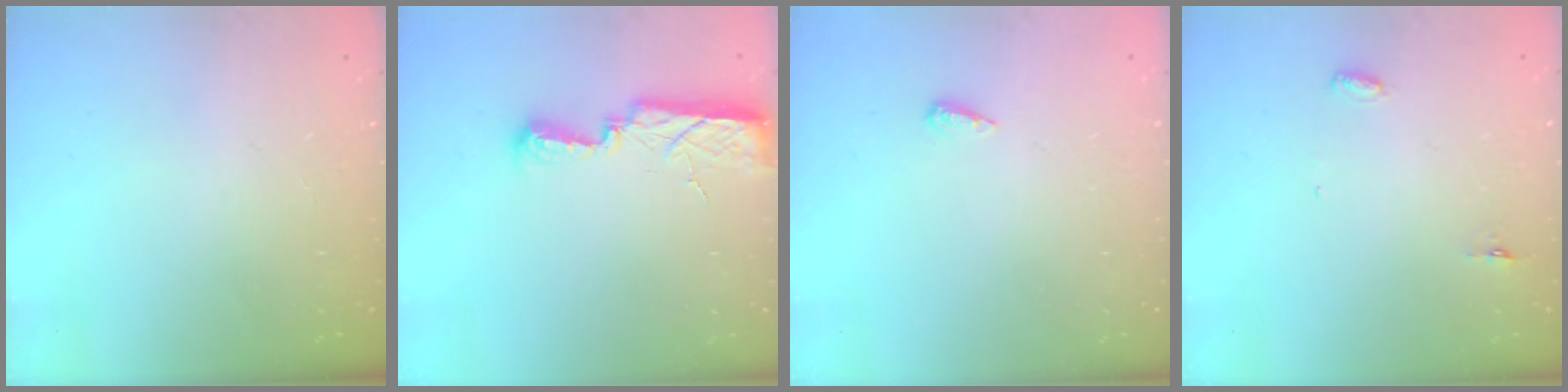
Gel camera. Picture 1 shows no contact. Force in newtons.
{"total": 7.5, "press": 7.5, "slide": 0.8}
{"total": 6.0, "press": 6.0, "slide": 0.6}
{"total": 3.0, "press": 2.8, "slide": 0.9}